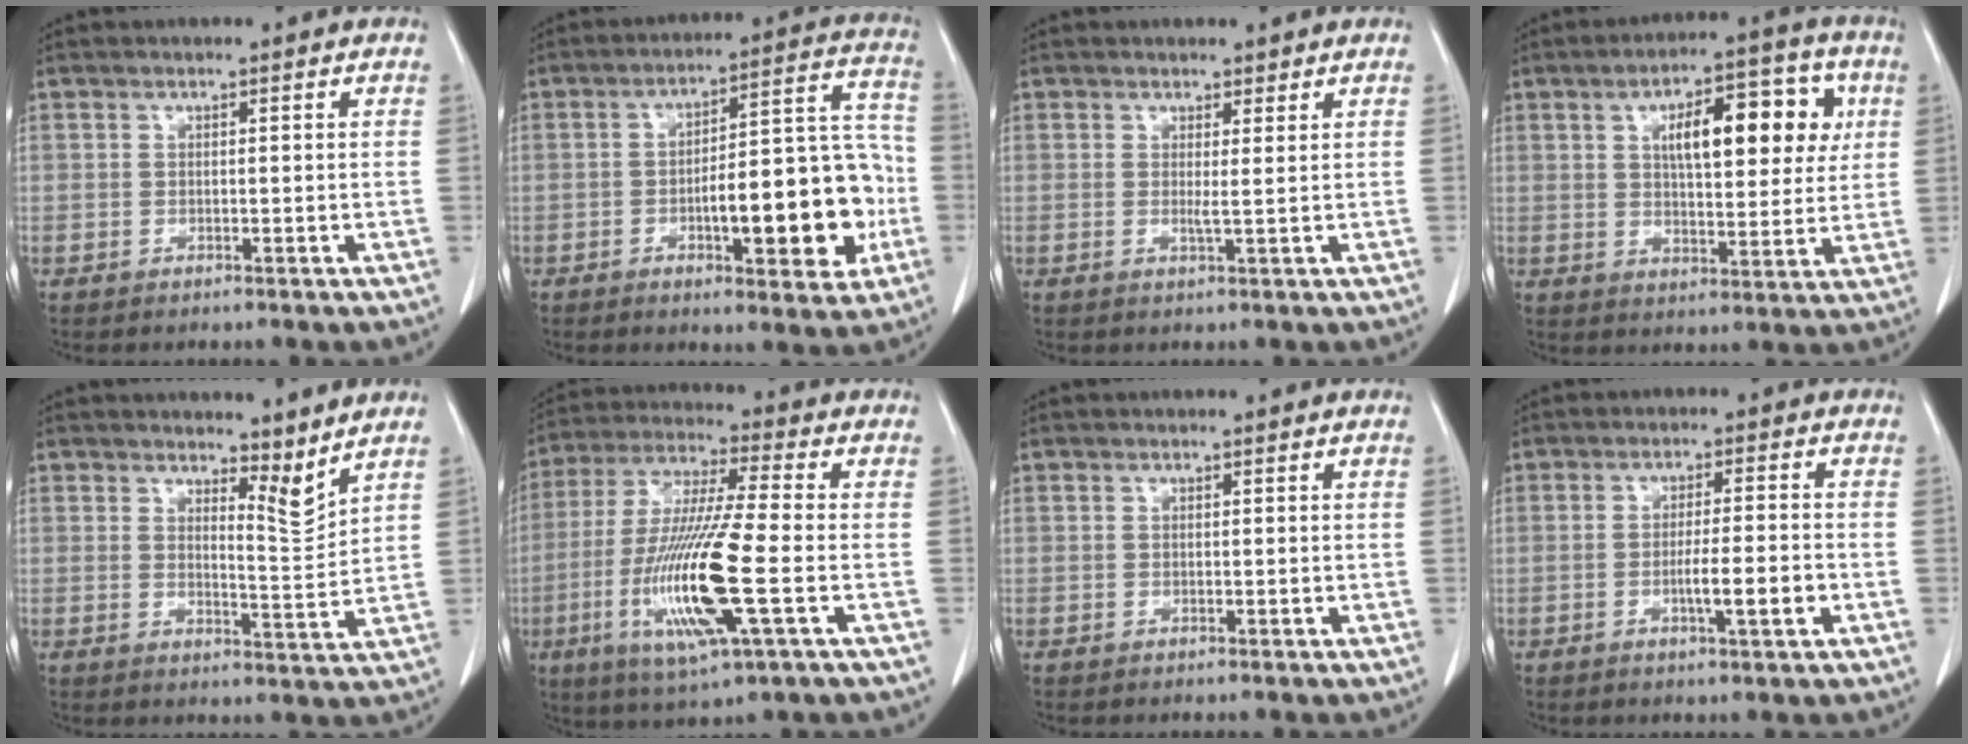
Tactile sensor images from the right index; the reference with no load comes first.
{"total": 16.7, "force": [-3.8, 4.8, 15.5], "torque": [-0.207, 0.035, -0.051]}
{"total": 1.1, "force": [0.7, 0.0, 0.9], "torque": [-0.015, -0.006, 0.010]}
{"total": 13.6, "force": [4.1, 5.4, 11.9], "torque": [-0.166, 0.030, 0.061]}
{"total": 4.8, "force": [4.1, 0.8, 2.3], "torque": [-0.031, -0.019, 0.066]}
{"total": 16.7, "force": [-4.2, 1.0, 16.1], "torque": [-0.332, -0.019, -0.079]}
{"total": 0.0}
{"total": 5.3, "force": [-1.6, 0.2, 5.1], "torque": [-0.080, -0.004, -0.026]}